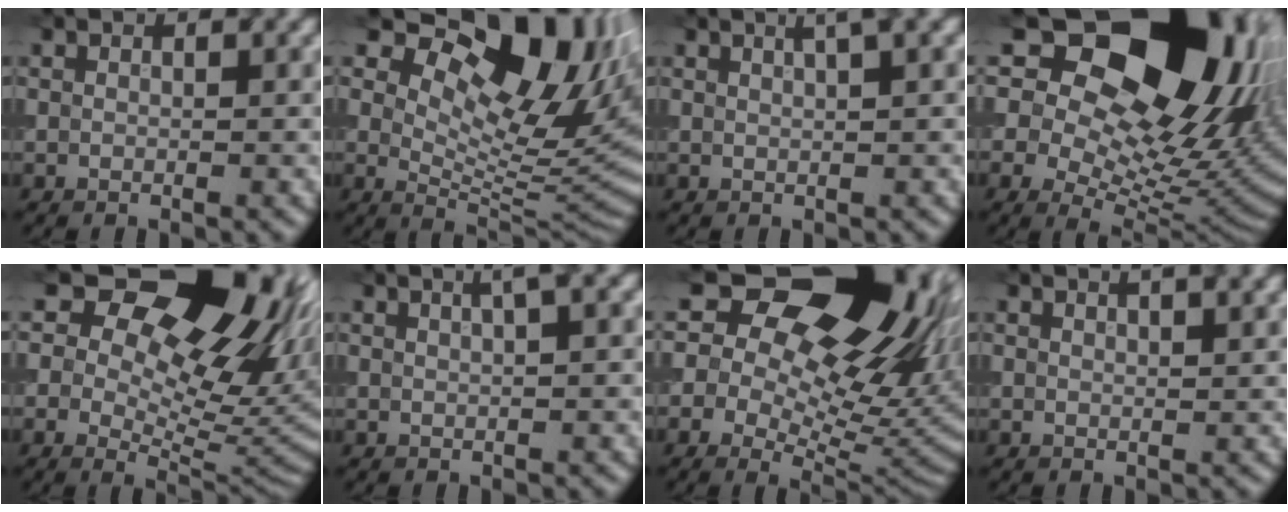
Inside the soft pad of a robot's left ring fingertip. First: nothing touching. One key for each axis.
{"total": 13.3, "fx": 6.6, "fy": 6.4, "fz": 9.5, "tx": -0.136, "ty": 0.007, "tz": 0.110}
{"total": 2.2, "fx": 1.3, "fy": 0.4, "fz": 1.7, "tx": -0.019, "ty": 0.005, "tz": 0.015}
{"total": 19.1, "fx": 8.2, "fy": 11.8, "fz": 12.6, "tx": -0.160, "ty": 0.041, "tz": 0.131}
{"total": 16.1, "fx": 6.7, "fy": 9.4, "fz": 11.2, "tx": -0.132, "ty": 0.024, "tz": 0.111}
{"total": 1.8, "fx": 1.0, "fy": 0.3, "fz": 1.5, "tx": -0.019, "ty": 0.005, "tz": 0.012}
{"total": 19.1, "fx": 7.6, "fy": 11.2, "fz": 13.5, "tx": -0.180, "ty": 0.037, "tz": 0.119}
{"total": 3.3, "fx": 2.1, "fy": 1.4, "fz": 2.2, "tx": 0.003, "ty": 0.018, "tz": 0.001}